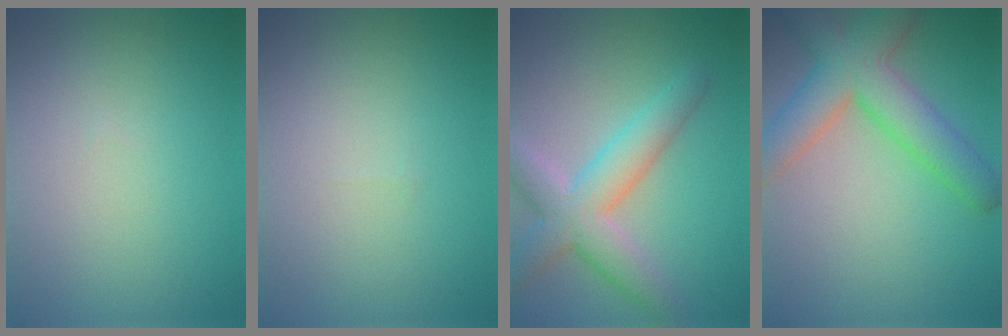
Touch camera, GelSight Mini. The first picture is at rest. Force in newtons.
{"total": 0.0}
{"total": 5.8, "press": 5.8, "slide": 0.3}
{"total": 7.3, "press": 7.3, "slide": 0.4}